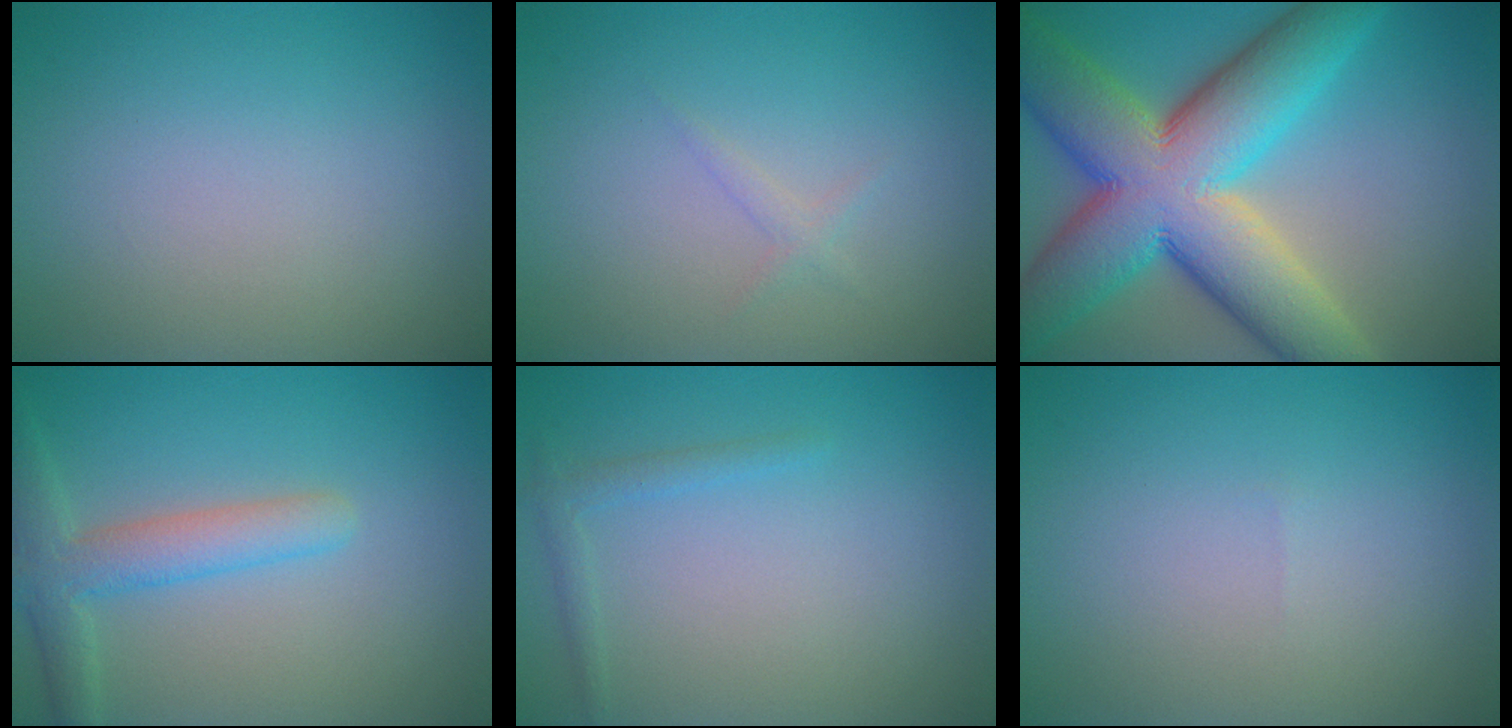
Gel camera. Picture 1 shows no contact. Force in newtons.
{"total": 0.8, "press": 0.8, "slide": 0.0}
{"total": 15.5, "press": 15.4, "slide": 0.5}
{"total": 4.0, "press": 3.9, "slide": 0.3}
{"total": 1.2, "press": 1.2, "slide": 0.1}
{"total": 0.0}